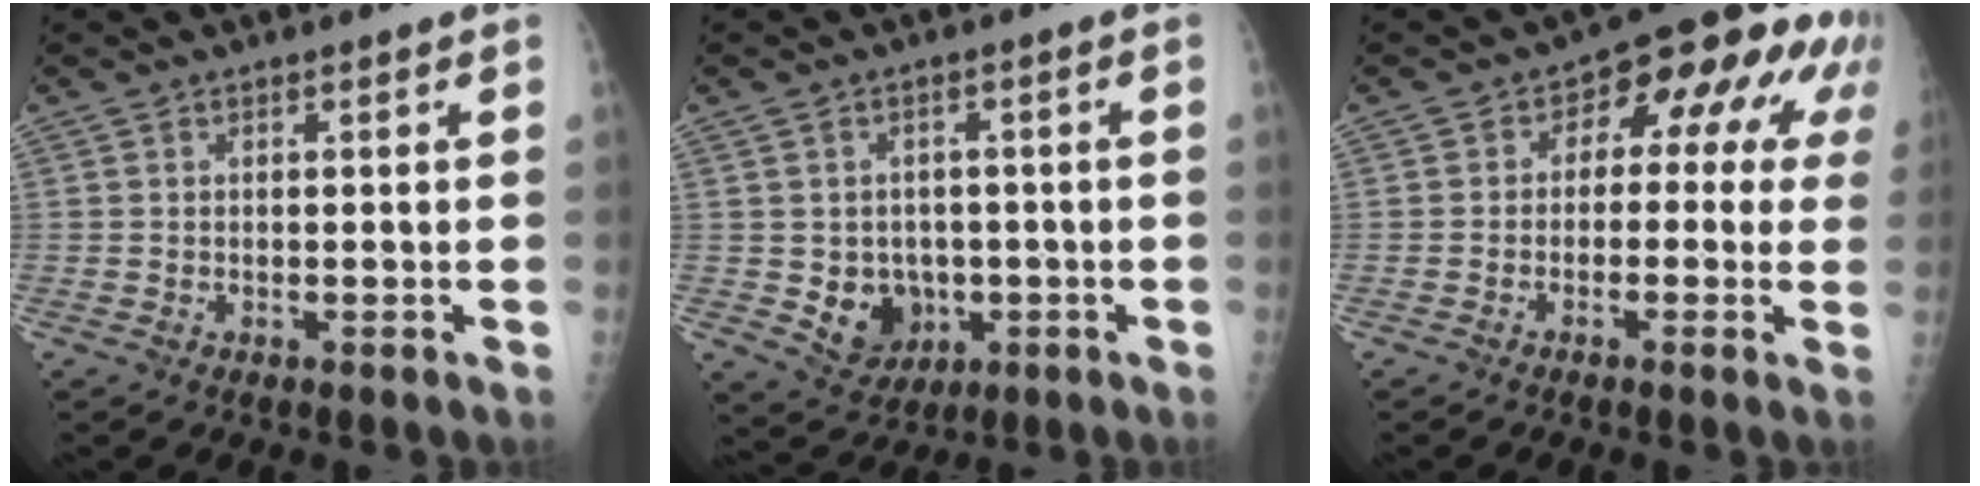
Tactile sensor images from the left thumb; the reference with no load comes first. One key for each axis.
{"total": 7.8, "fx": -1.4, "fy": 6.7, "fz": 3.7, "tx": -0.022, "ty": 0.006, "tz": -0.006}
{"total": 12.4, "fx": 2.1, "fy": 7.5, "fz": 9.7, "tx": -0.063, "ty": 0.042, "tz": 0.010}